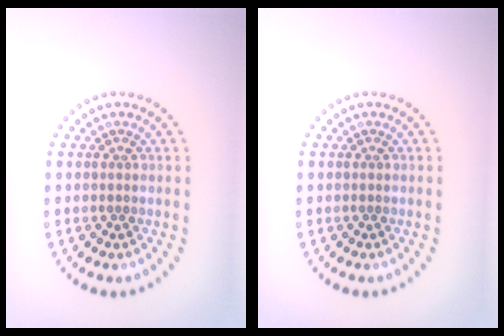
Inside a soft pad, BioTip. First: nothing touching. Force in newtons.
{"total": 0.0}